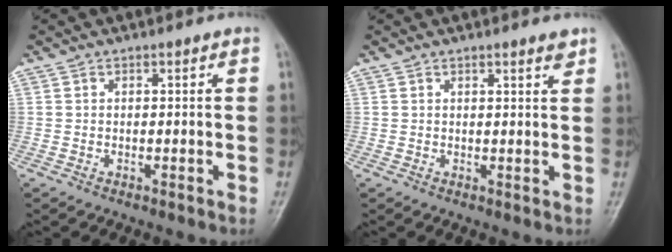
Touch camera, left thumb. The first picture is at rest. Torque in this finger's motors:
{"motor_torque": [-0.18, -0.18, -0.09, -0.09, 0.06]}